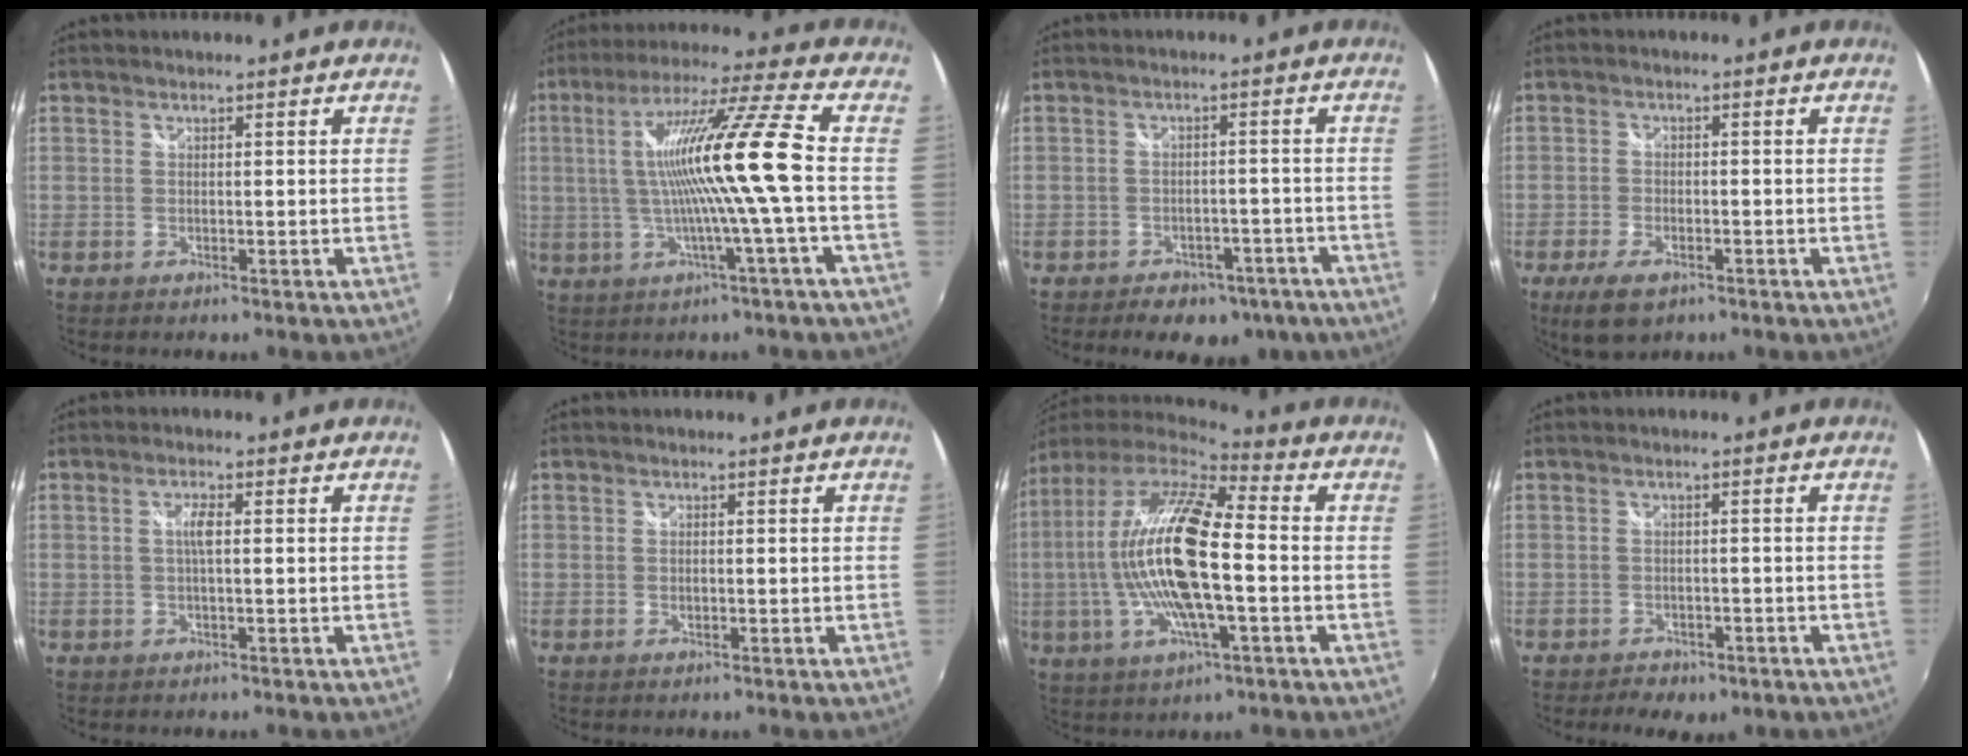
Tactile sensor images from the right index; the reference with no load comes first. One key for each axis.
{"total": 15.2, "fx": -0.4, "fy": -1.6, "fz": 15.1, "tx": -0.271, "ty": 0.006, "tz": -0.009}
{"total": 11.3, "fx": -8.1, "fy": 6.4, "fz": 4.6, "tx": -0.096, "ty": 0.013, "tz": -0.089}
{"total": 6.8, "fx": -4.2, "fy": 3.3, "fz": 4.2, "tx": -0.102, "ty": -0.019, "tz": -0.073}
{"total": 2.3, "fx": 0.2, "fy": 0.3, "fz": 2.3, "tx": -0.043, "ty": 0.002, "tz": 0.002}
{"total": 0.6, "fx": 0.0, "fy": 0.3, "fz": 0.5, "tx": -0.012, "ty": -0.002, "tz": -0.001}
{"total": 20.4, "fx": -0.6, "fy": 5.1, "fz": 19.7, "tx": -0.350, "ty": -0.008, "tz": -0.024}
{"total": 5.7, "fx": -3.9, "fy": 3.2, "fz": 2.7, "tx": -0.063, "ty": -0.009, "tz": -0.047}